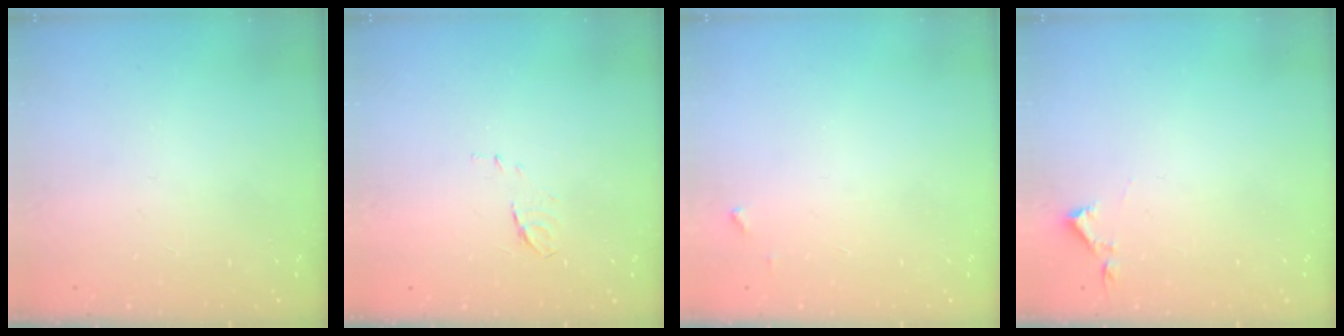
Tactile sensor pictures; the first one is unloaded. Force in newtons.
{"total": 5.8, "press": 5.8, "slide": 0.7}
{"total": 3.6, "press": 3.6, "slide": 0.2}
{"total": 2.9, "press": 2.9, "slide": 0.5}